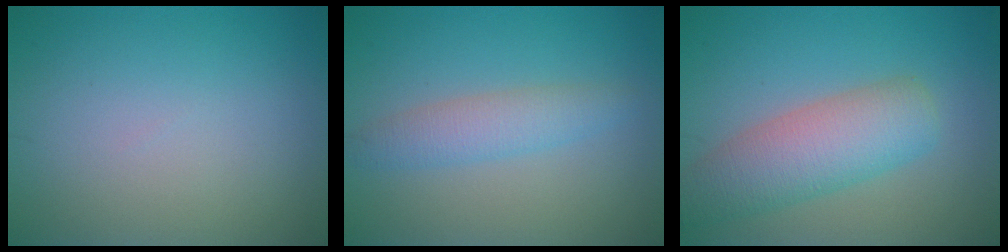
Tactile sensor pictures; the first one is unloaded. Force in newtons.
{"total": 2.7, "press": 2.7, "slide": 0.0}
{"total": 5.9, "press": 5.9, "slide": 0.2}